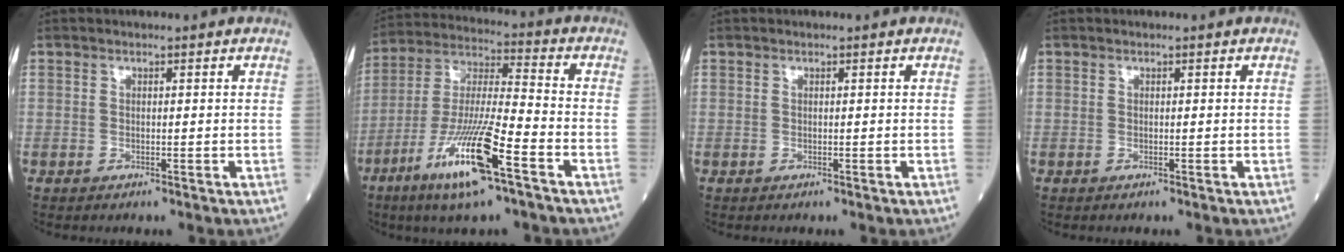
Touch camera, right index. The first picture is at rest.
{"total": 15.4, "force": [-8.1, 1.1, 13.1], "torque": [-0.265, -0.025, -0.149]}
{"total": 0.0}
{"total": 0.0}